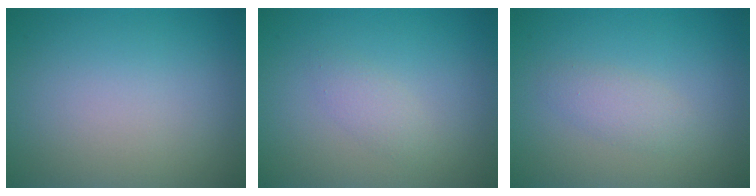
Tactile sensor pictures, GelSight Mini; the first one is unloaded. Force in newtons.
{"total": 1.3, "press": 1.3, "slide": 0.1}
{"total": 1.7, "press": 1.7, "slide": 0.1}